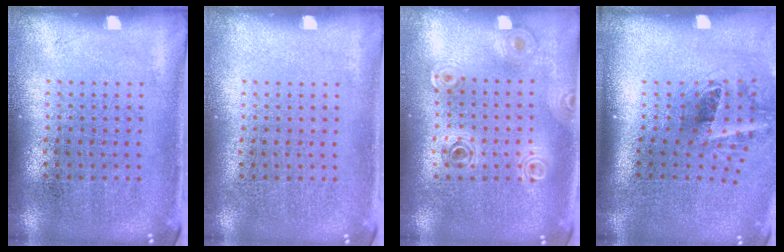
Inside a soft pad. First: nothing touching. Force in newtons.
{"total": 0.0}
{"total": 0.9, "press": 0.9, "slide": 0.1}
{"total": 2.2, "press": 1.3, "slide": 1.7}